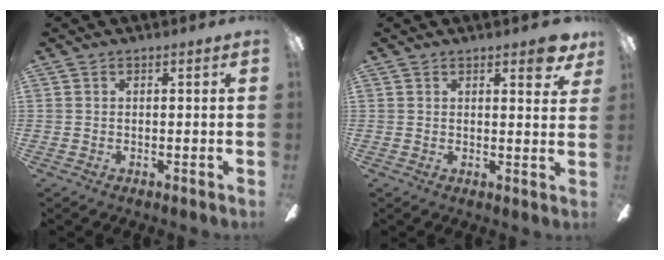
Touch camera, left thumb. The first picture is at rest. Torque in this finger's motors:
{"motor_torque": [0.02, 0.11, -0.32, 0.17, 0.00]}